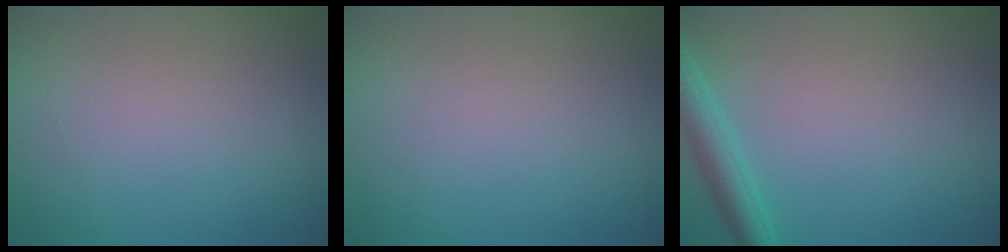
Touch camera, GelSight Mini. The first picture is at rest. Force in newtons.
{"total": 0.0}
{"total": 3.0, "press": 3.0, "slide": 0.2}